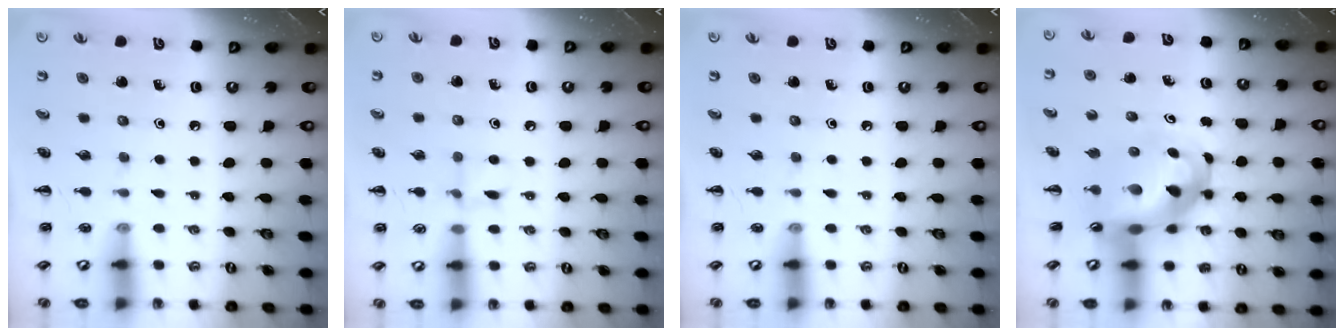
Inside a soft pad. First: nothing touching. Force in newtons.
{"total": 6.1, "press": 5.8, "slide": 1.9}
{"total": 0.0}
{"total": 8.9, "press": 8.5, "slide": 2.8}